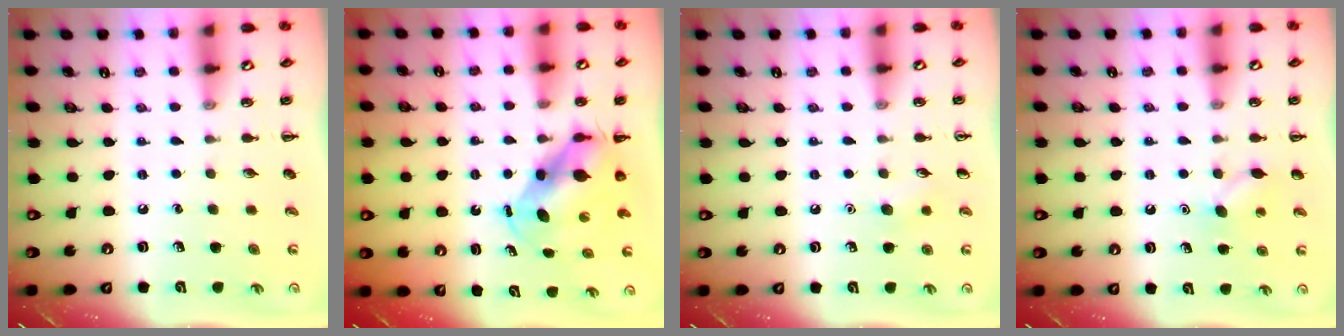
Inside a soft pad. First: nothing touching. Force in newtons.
{"total": 5.6, "press": 5.5, "slide": 1.3}
{"total": 4.5, "press": 4.3, "slide": 1.2}
{"total": 7.4, "press": 7.3, "slide": 1.6}